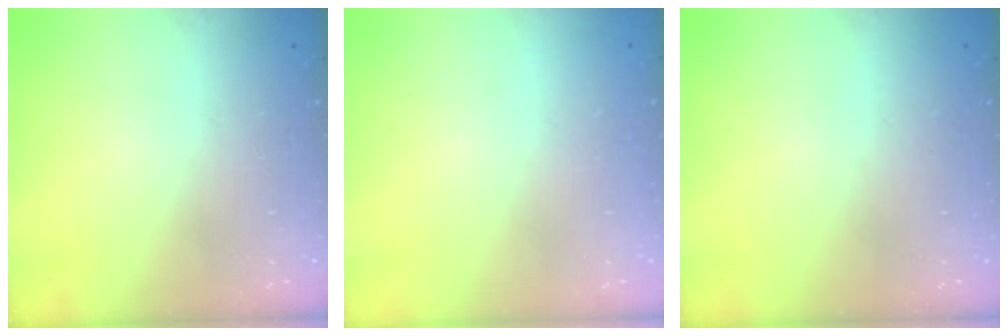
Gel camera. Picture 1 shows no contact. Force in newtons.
{"total": 0.0}
{"total": 0.0}